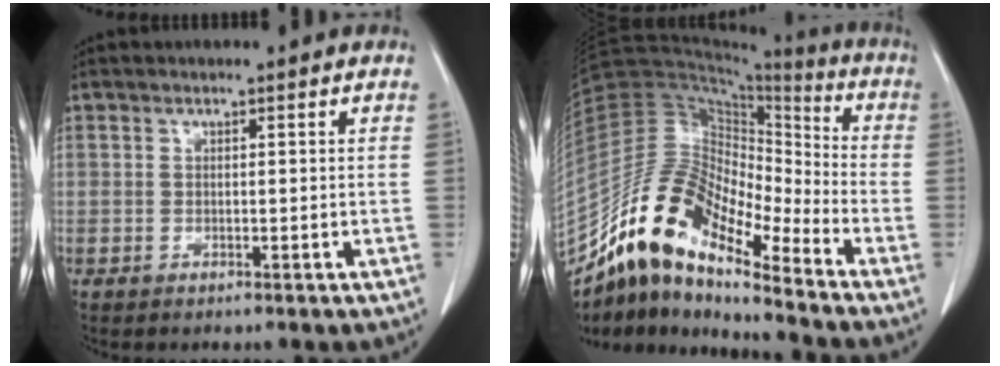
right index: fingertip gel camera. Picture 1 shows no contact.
{"total": 15.3, "force": [-12.2, 4.2, 8.2], "torque": [-0.147, 0.055, -0.222]}